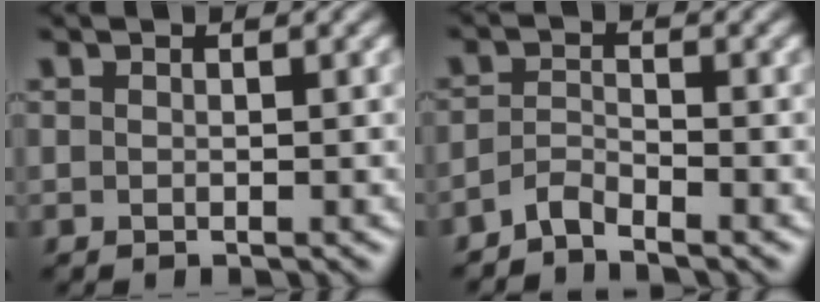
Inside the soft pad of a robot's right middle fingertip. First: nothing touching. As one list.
[{"total": 1.9, "force": [-1.8, 0.2, 0.7], "torque": [-0.016, 0.003, -0.042]}]